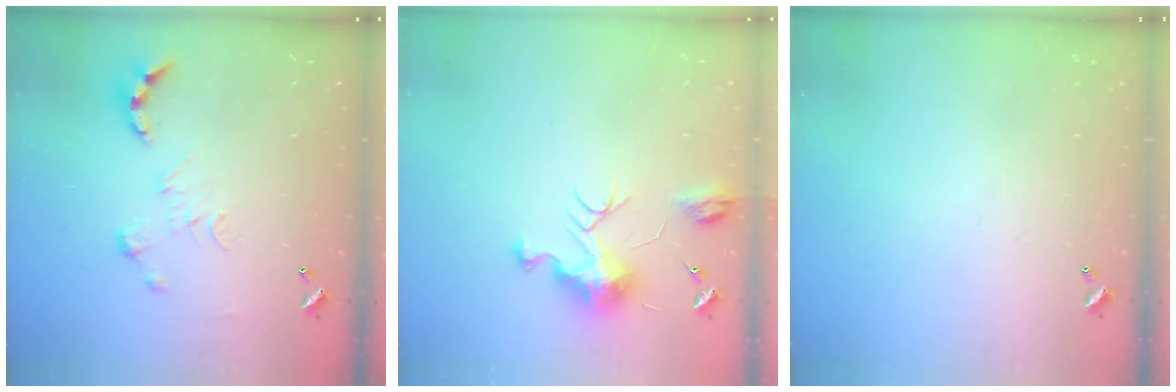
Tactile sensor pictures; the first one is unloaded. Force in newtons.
{"total": 9.5, "press": 9.5, "slide": 0.5}
{"total": 0.0}